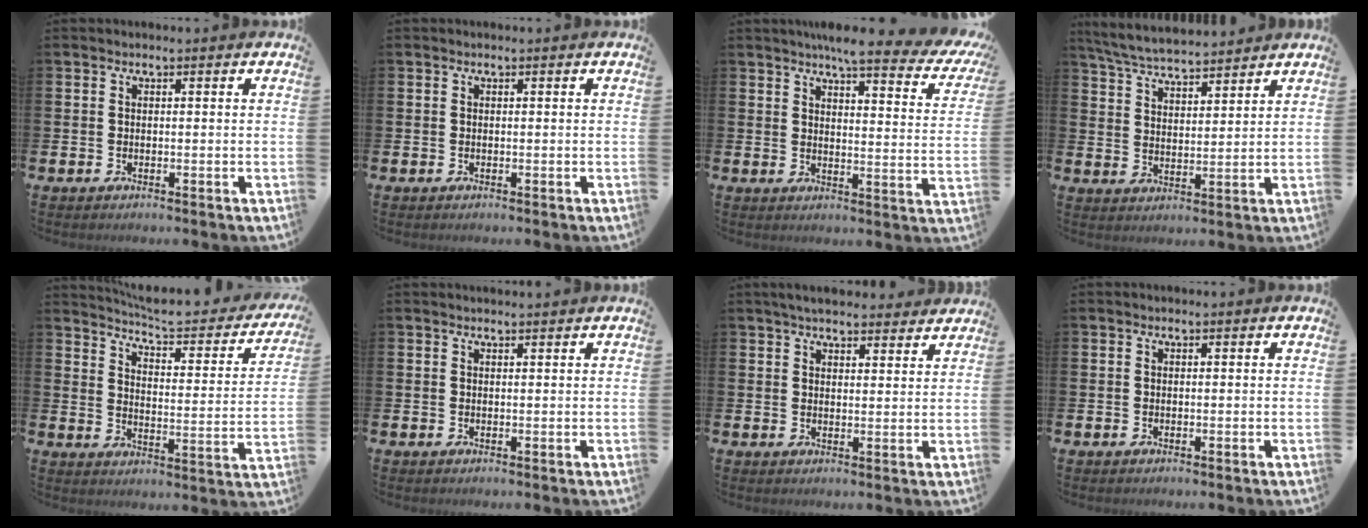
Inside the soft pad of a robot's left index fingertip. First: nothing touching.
{"total": 0.0}
{"total": 6.2, "force": [5.3, 0.9, 3.1], "torque": [-0.047, -0.042, 0.082]}
{"total": 6.0, "force": [5.8, 0.6, 1.1], "torque": [-0.041, -0.030, 0.104]}
{"total": 5.7, "force": [5.2, 1.1, 1.9], "torque": [-0.055, -0.045, 0.081]}
{"total": 0.7, "force": [0.7, -0.1, 0.0], "torque": [0.006, -0.004, 0.012]}
{"total": 4.2, "force": [4.0, 0.9, 1.1], "torque": [-0.015, -0.016, 0.070]}
{"total": 0.0}